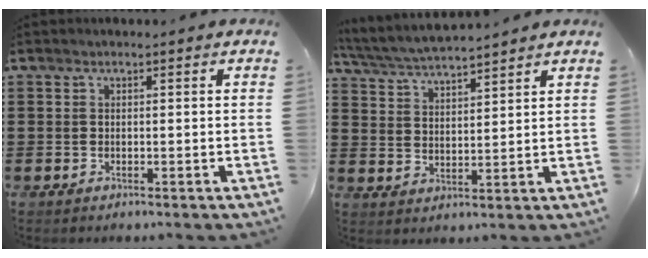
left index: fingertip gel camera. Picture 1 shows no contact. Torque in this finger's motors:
{"motor_torque": [1.08, -1.06, 0.18, 0.13]}